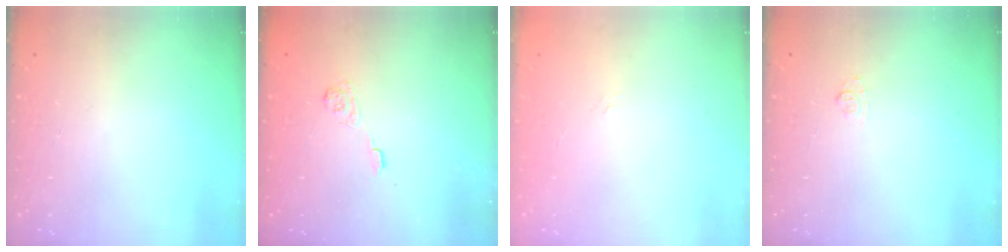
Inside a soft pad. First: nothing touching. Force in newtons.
{"total": 2.7, "press": 2.2, "slide": 1.5}
{"total": 2.2, "press": 2.0, "slide": 1.1}
{"total": 3.8, "press": 3.8, "slide": 0.5}